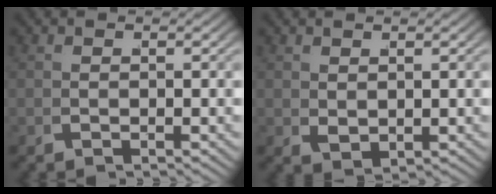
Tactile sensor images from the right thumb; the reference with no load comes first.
{"total": 1.6, "force": [0.4, 1.0, 1.2], "torque": [-0.020, -0.011, 0.020]}